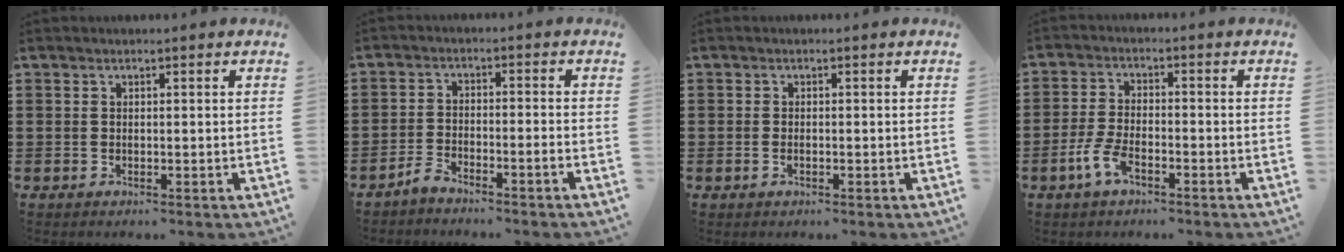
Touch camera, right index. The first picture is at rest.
{"total": 2.9, "force": [-2.8, -0.2, 0.8], "torque": [-0.024, 0.002, -0.059]}
{"total": 0.8, "force": [-0.3, 0.3, 0.7], "torque": [-0.015, -0.003, -0.006]}
{"total": 5.1, "force": [-2.8, 2.0, 3.8], "torque": [-0.096, -0.002, -0.060]}